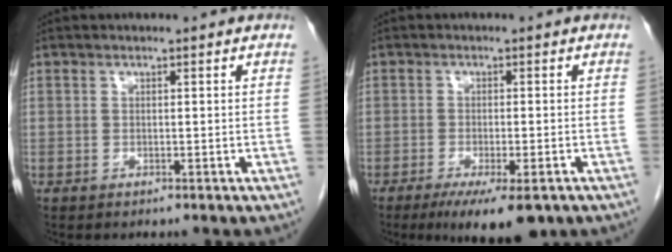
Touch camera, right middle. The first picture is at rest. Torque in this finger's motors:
{"motor_torque": [1.16, -0.98, 0.14, 0.10]}